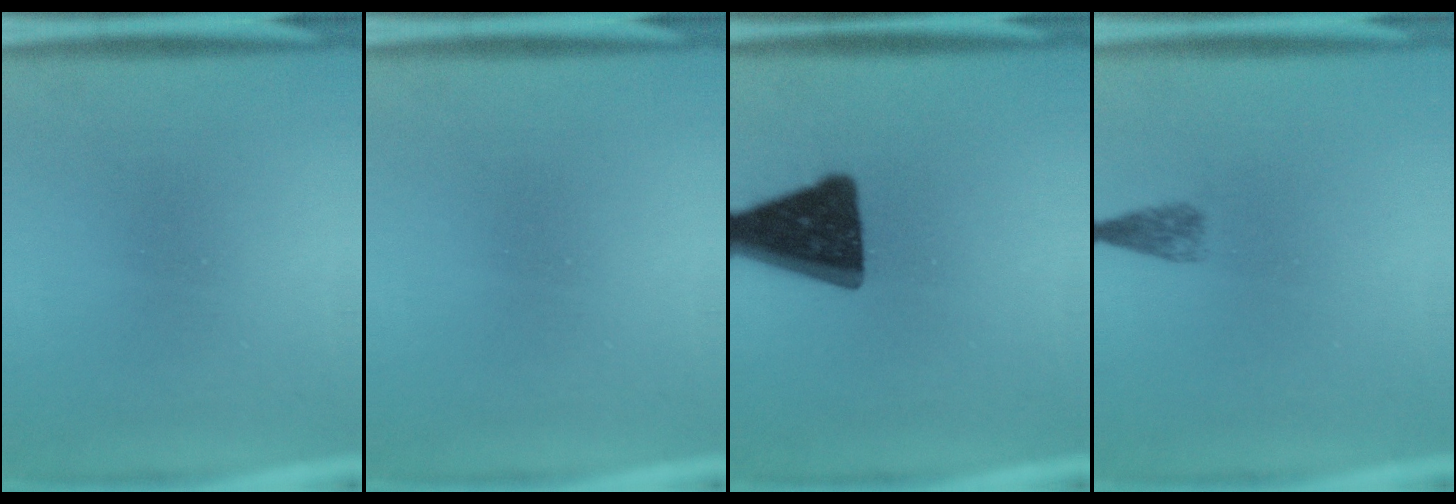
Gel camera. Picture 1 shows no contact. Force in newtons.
{"total": 0.0}
{"total": 16.6}
{"total": 1.4}